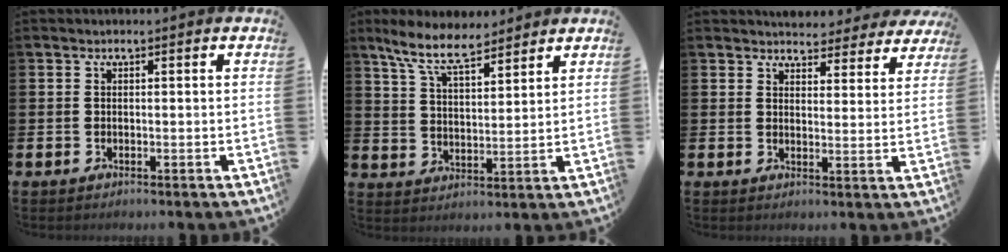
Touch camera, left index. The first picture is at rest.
{"total": 8.6, "force": [7.4, 2.3, 3.8], "torque": [-0.094, -0.023, 0.134]}
{"total": 4.8, "force": [4.6, 1.3, 0.1], "torque": [-0.004, -0.033, 0.082]}